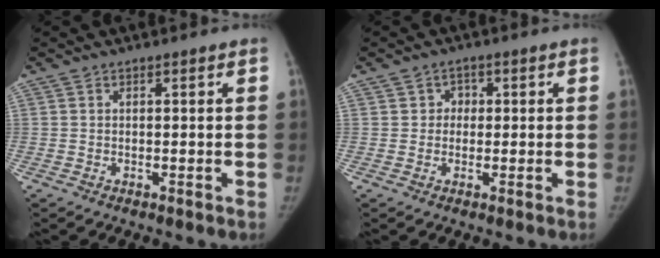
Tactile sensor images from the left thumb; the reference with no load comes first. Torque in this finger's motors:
{"motor_torque": [-0.29, -0.06, -0.40, 0.53, -0.03]}